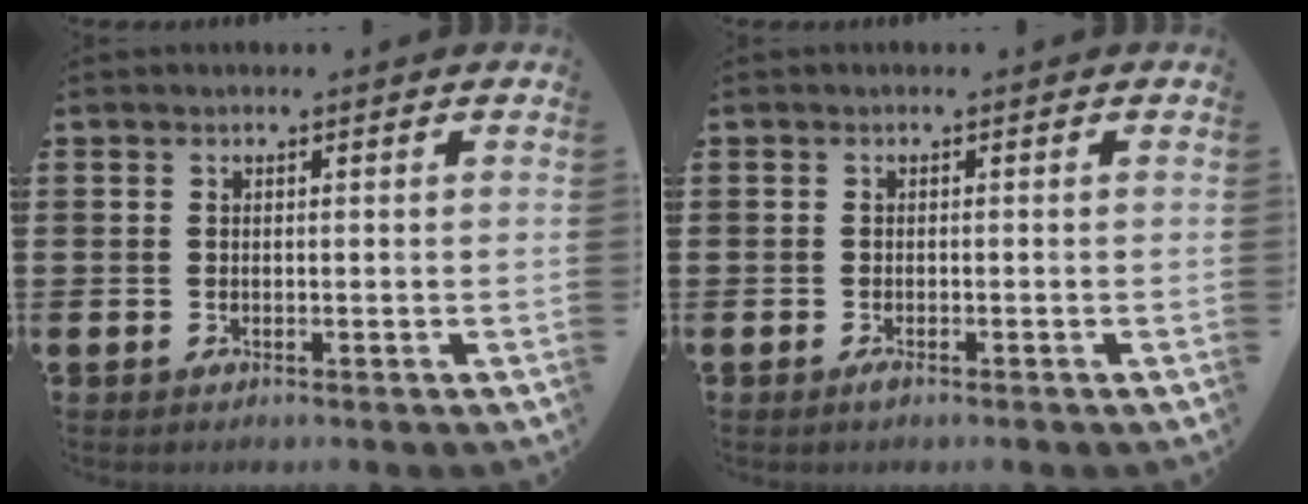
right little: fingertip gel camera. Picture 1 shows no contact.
{"total": 0.8, "force": [-0.4, 0.2, 0.7], "torque": [-0.013, -0.001, -0.008]}